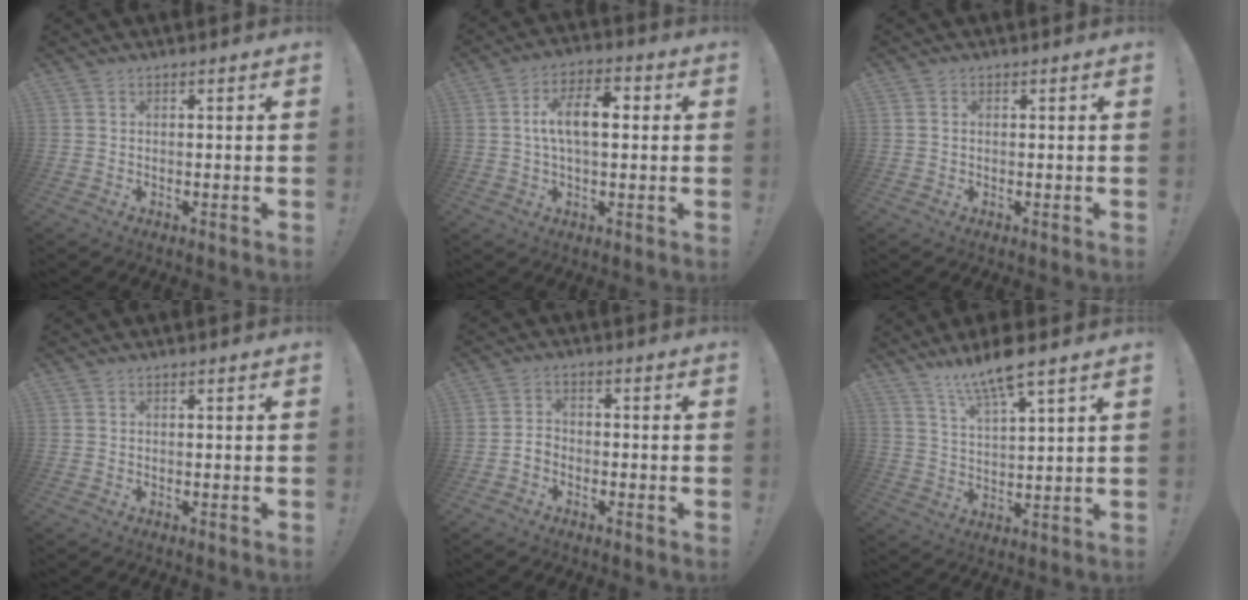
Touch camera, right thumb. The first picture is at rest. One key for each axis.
{"total": 11.0, "fx": 1.0, "fy": 5.4, "fz": 9.5, "tx": -0.169, "ty": 0.011, "tz": 0.014}
{"total": 0.7, "fx": 0.0, "fy": 0.6, "fz": 0.3, "tx": -0.015, "ty": 0.007, "tz": 0.002}
{"total": 0.0}
{"total": 3.3, "fx": -2.2, "fy": 2.1, "fz": 1.3, "tx": -0.033, "ty": 0.010, "tz": -0.041}
{"total": 10.2, "fx": 8.0, "fy": 1.2, "fz": 6.1, "tx": -0.106, "ty": -0.046, "tz": 0.135}